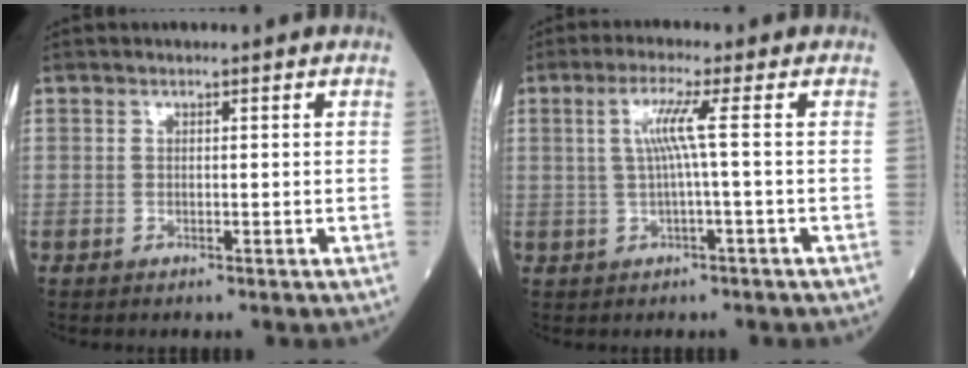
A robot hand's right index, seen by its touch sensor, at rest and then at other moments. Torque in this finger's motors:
{"motor_torque": [0.36, -0.03, 0.35, 0.11]}